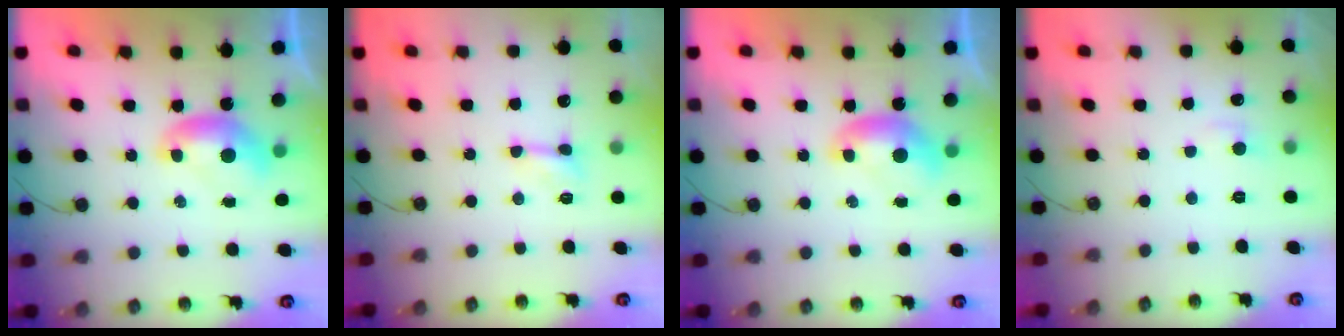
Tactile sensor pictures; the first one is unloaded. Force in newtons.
{"total": 2.5, "press": 2.4, "slide": 0.6}
{"total": 0.0}
{"total": 0.7, "press": 0.3, "slide": 0.7}